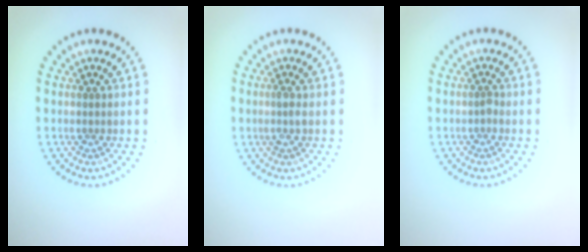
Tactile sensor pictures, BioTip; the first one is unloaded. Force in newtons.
{"total": 0.9, "press": 0.8, "slide": 0.5}
{"total": 0.5, "press": 0.4, "slide": 0.4}